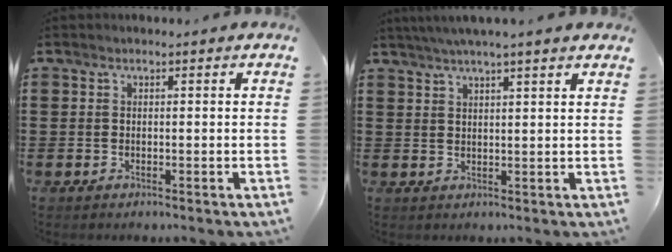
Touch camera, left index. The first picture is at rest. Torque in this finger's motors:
{"motor_torque": [1.49, -0.65, 1.05, 0.21]}